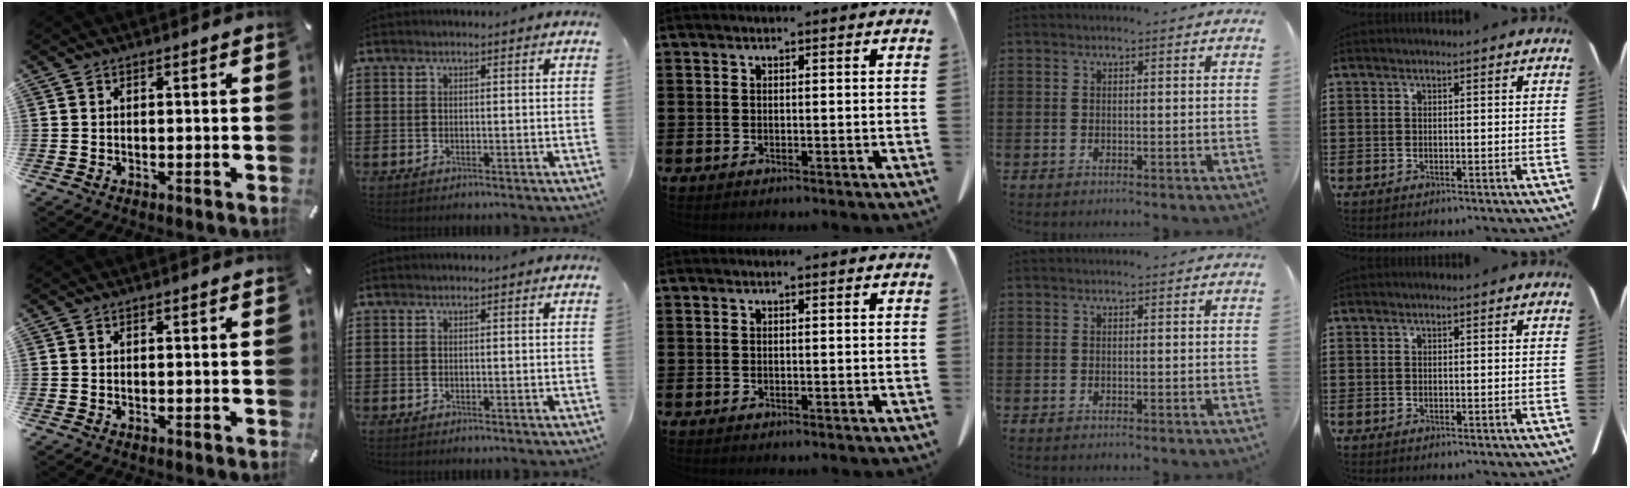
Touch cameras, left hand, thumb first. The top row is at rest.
{}